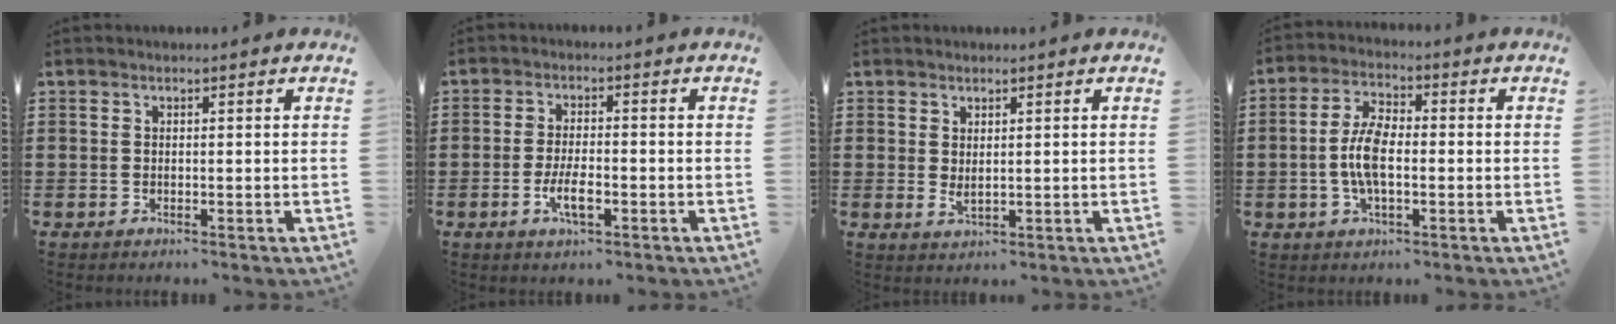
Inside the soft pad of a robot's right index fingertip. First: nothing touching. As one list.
[{"total": 4.6, "force": [-1.9, 1.5, 4.0], "torque": [-0.079, -0.001, -0.036]}, {"total": 1.4, "force": [0.9, 0.3, 1.1], "torque": [-0.021, -0.002, 0.018]}, {"total": 6.9, "force": [-0.9, 3.1, 6.1], "torque": [-0.137, 0.001, -0.024]}]